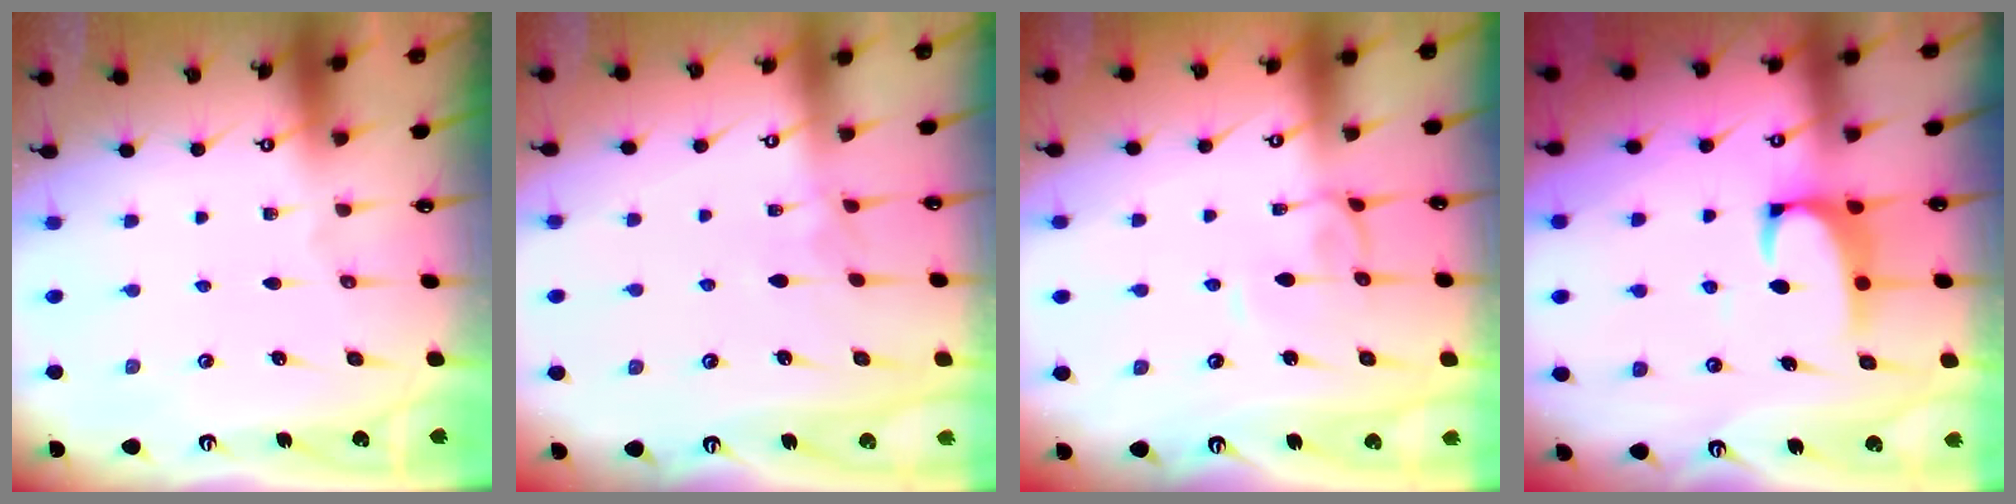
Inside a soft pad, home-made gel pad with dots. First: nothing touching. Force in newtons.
{"total": 2.5, "press": 2.5, "slide": 0.4}
{"total": 3.2, "press": 3.1, "slide": 0.3}
{"total": 2.1, "press": 1.9, "slide": 1.0}